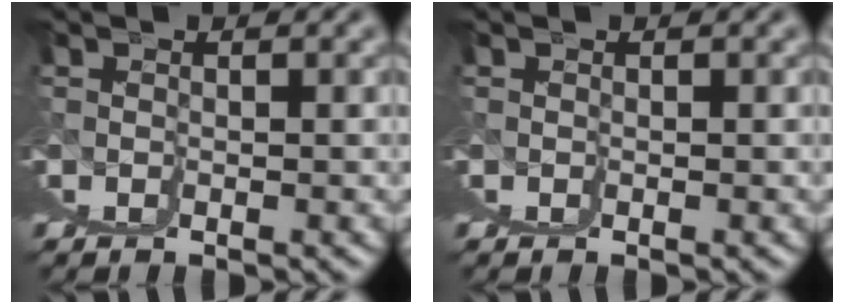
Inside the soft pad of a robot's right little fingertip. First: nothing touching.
{"total": 0.0}